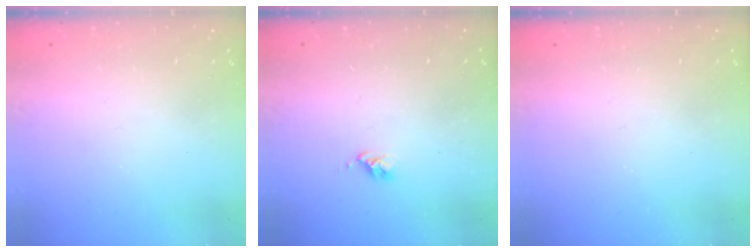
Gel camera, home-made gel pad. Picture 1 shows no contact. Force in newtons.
{"total": 2.7, "press": 2.7, "slide": 0.3}
{"total": 0.0}